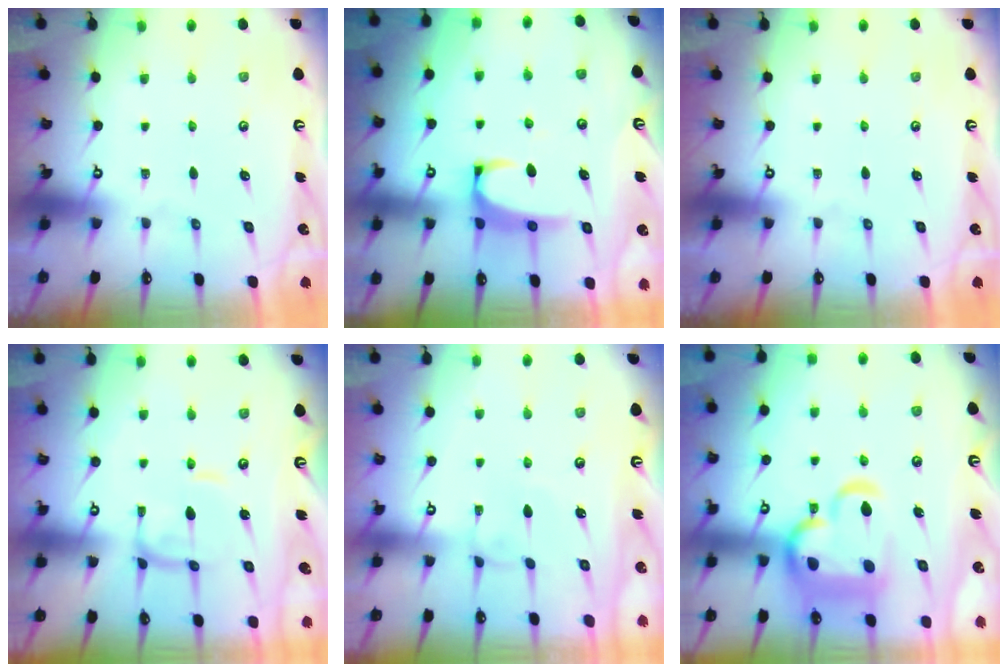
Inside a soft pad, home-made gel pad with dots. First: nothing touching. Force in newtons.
{"total": 2.4, "press": 2.3, "slide": 0.8}
{"total": 0.0}
{"total": 0.0}
{"total": 3.3, "press": 3.3, "slide": 0.1}
{"total": 12.1, "press": 11.8, "slide": 2.4}